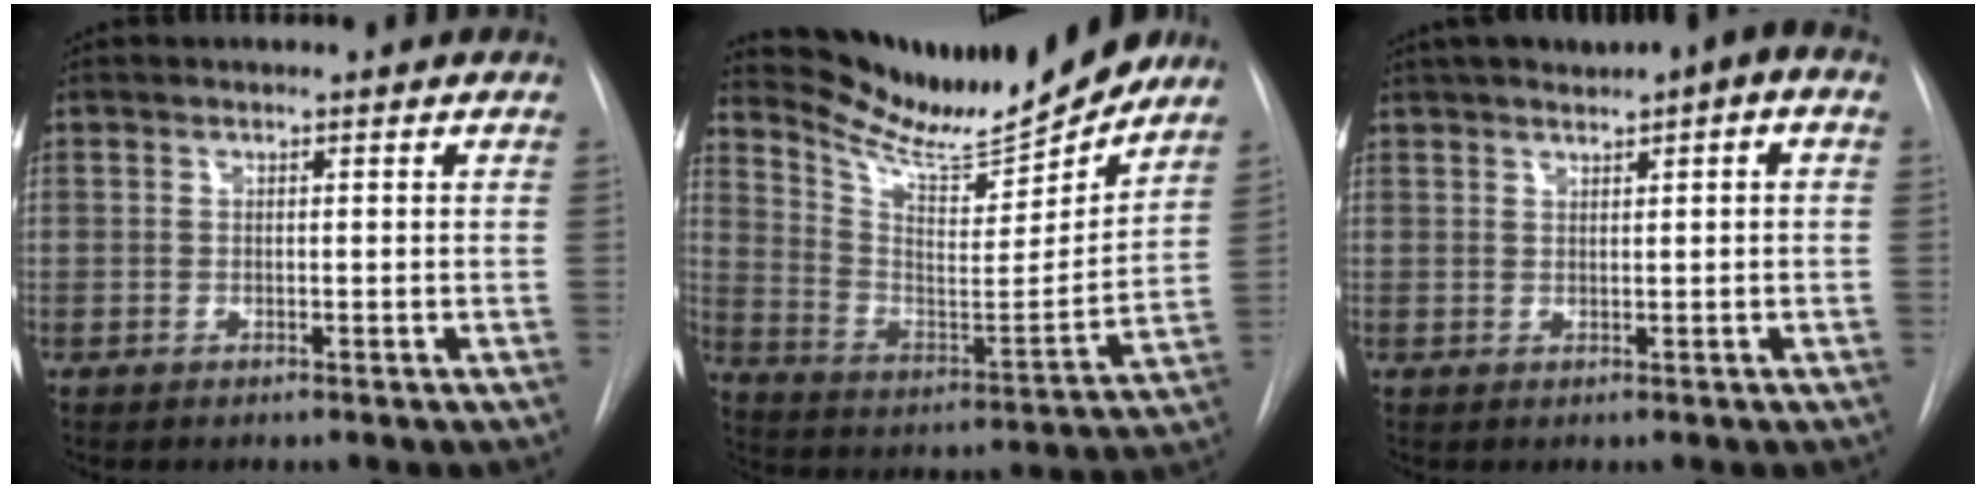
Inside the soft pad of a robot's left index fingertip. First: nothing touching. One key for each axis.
{"total": 18.9, "fx": 17.4, "fy": 2.1, "fz": 7.2, "tx": -0.128, "ty": -0.041, "tz": 0.277}
{"total": 7.7, "fx": 4.1, "fy": 1.6, "fz": 6.3, "tx": -0.100, "ty": 0.037, "tz": 0.060}